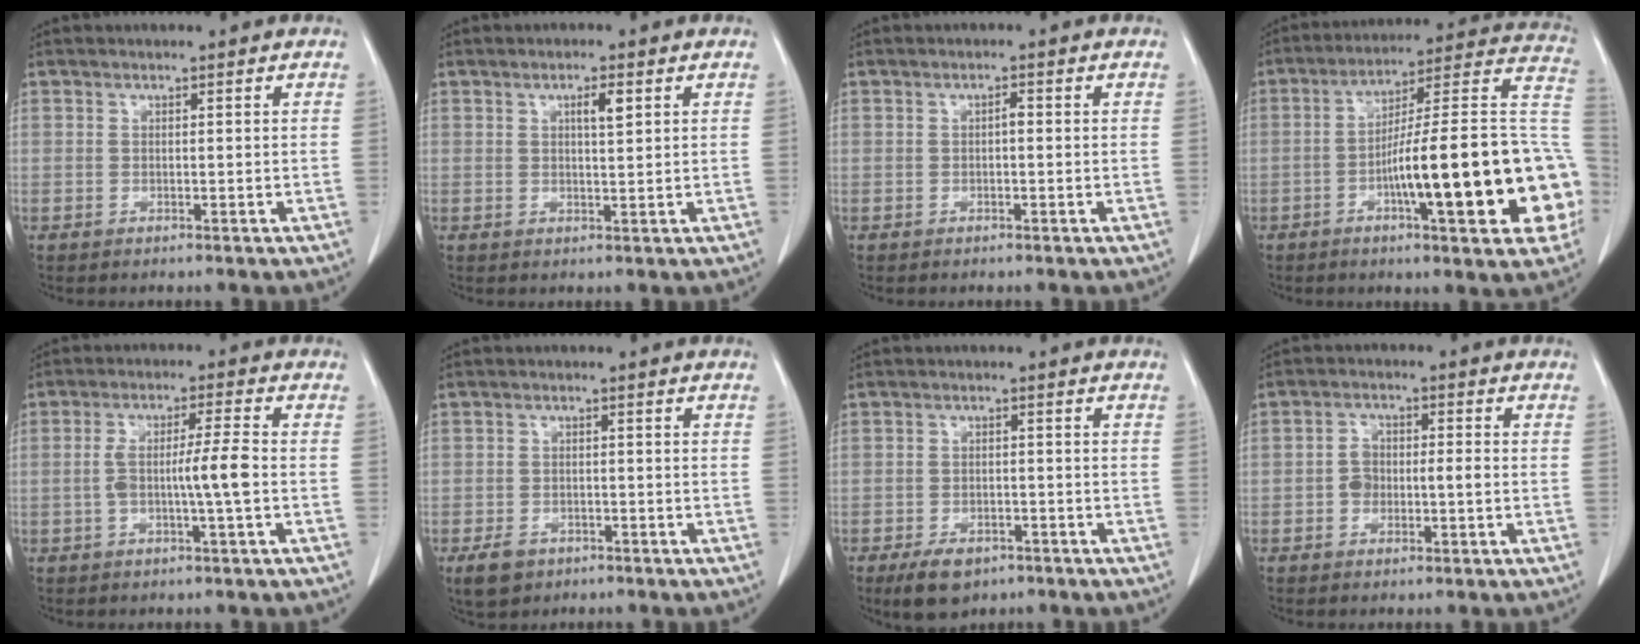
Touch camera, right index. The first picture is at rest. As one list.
[{"total": 2.6, "force": [1.1, 0.4, 2.3], "torque": [-0.040, -0.001, 0.017]}, {"total": 0.9, "force": [-0.1, 0.3, 0.8], "torque": [-0.014, 0.003, -0.002]}, {"total": 25.2, "force": [-6.1, 3.0, 24.3], "torque": [-0.265, 0.023, -0.087]}, {"total": 6.1, "force": [-1.2, -0.2, 6.0], "torque": [-0.115, 0.011, -0.019]}, {"total": 3.9, "force": [-2.4, 2.8, 1.5], "torque": [-0.027, 0.003, -0.031]}, {"total": 5.7, "force": [-3.8, 3.0, 2.9], "torque": [-0.051, -0.003, -0.056]}, {"total": 3.9, "force": [-0.9, 2.2, 3.1], "torque": [-0.058, 0.017, -0.016]}]